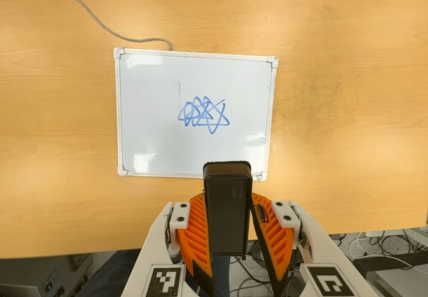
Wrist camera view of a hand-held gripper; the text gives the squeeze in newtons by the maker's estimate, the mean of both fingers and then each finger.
{"total": 5.4, "left": 5.0, "right": 5.9}